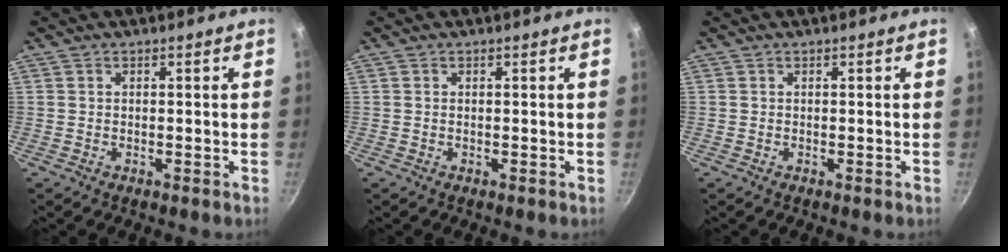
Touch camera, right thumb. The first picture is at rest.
{"total": 0.0}
{"total": 0.0}